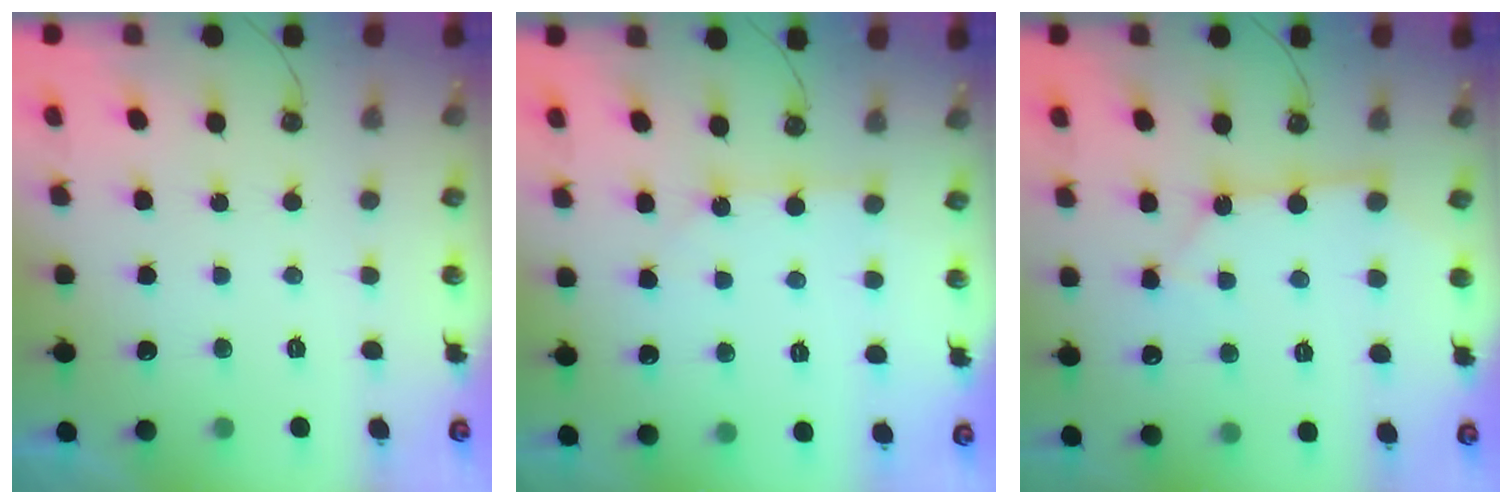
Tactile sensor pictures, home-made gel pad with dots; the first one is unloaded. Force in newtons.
{"total": 2.5, "press": 2.5, "slide": 0.3}
{"total": 5.1, "press": 5.1, "slide": 0.4}